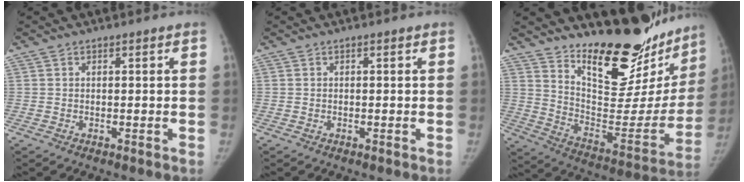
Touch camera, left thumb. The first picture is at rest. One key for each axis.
{"total": 0.0}
{"total": 27.4, "fx": 22.1, "fy": 9.8, "fz": 13.0, "tx": -0.146, "ty": -0.154, "tz": 0.322}